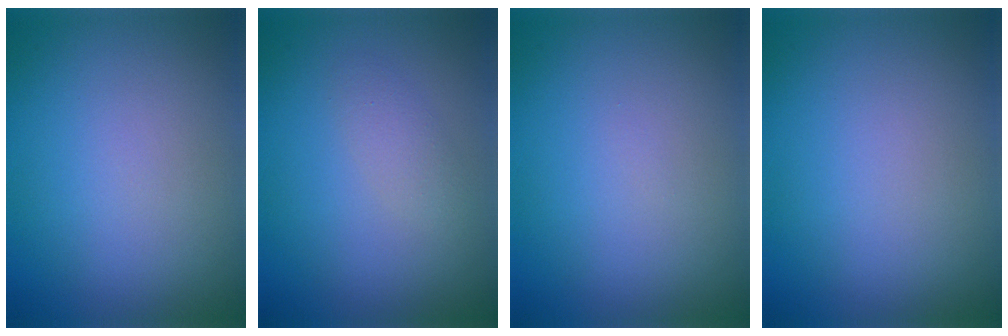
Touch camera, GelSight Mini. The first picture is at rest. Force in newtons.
{"total": 1.4, "press": 1.4, "slide": 0.1}
{"total": 0.0}
{"total": 0.0}